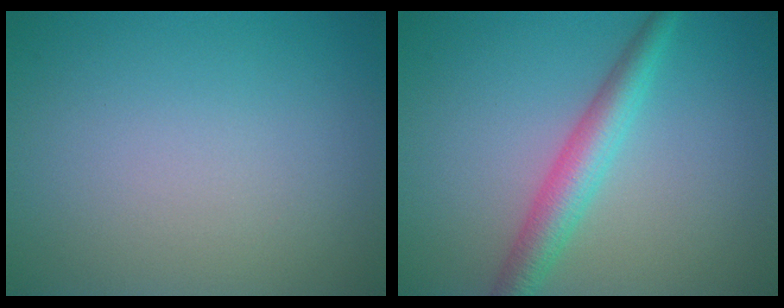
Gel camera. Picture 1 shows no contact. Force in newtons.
{"total": 3.8, "press": 3.8, "slide": 0.0}